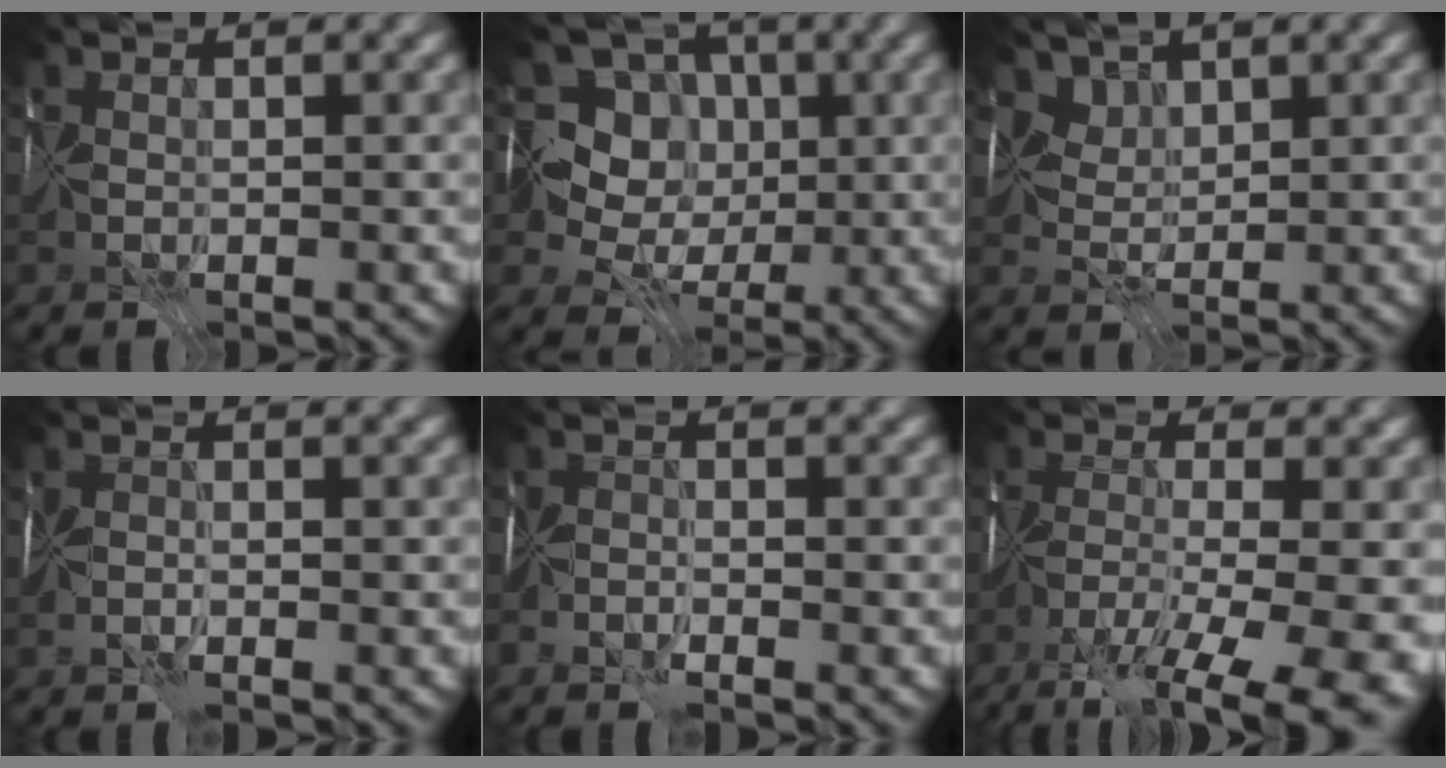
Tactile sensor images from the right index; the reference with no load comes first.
{"total": 8.4, "force": [1.0, 7.4, 3.8], "torque": [-0.058, 0.015, -0.020]}
{"total": 3.3, "force": [2.5, 1.9, 1.0], "torque": [-0.029, -0.005, 0.057]}
{"total": 1.3, "force": [-1.1, 0.1, 0.7], "torque": [-0.017, -0.002, -0.031]}
{"total": 2.3, "force": [-2.1, 0.4, 0.7], "torque": [-0.015, -0.001, -0.052]}
{"total": 13.1, "force": [-8.3, 3.9, 9.4], "torque": [-0.171, -0.025, -0.115]}